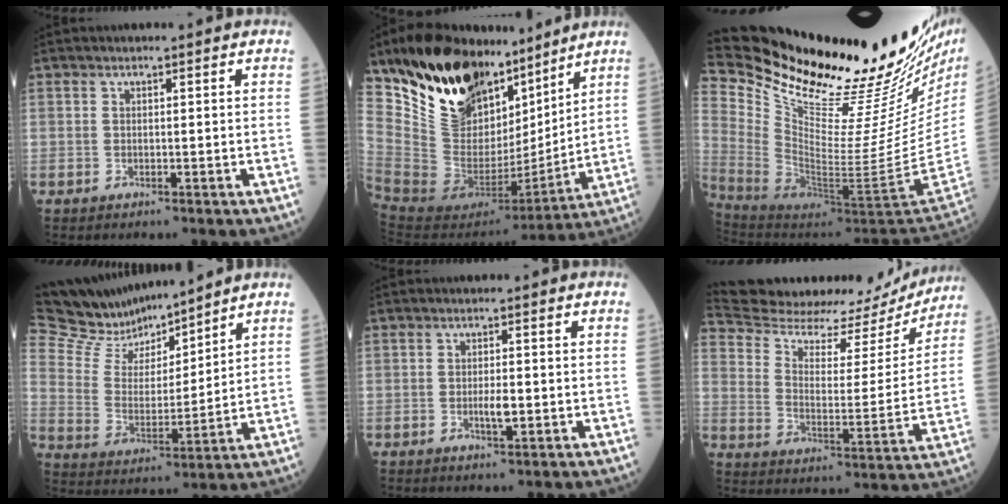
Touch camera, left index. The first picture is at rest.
{"total": 22.8, "force": [16.4, 10.5, 11.8], "torque": [-0.193, 0.008, 0.299]}
{"total": 31.6, "force": [27.0, -0.1, 16.5], "torque": [-0.276, -0.126, 0.400]}
{"total": 14.8, "force": [13.8, 3.0, 4.2], "torque": [-0.093, 0.008, 0.258]}
{"total": 2.1, "force": [-0.6, 0.5, 2.0], "torque": [-0.037, -0.004, -0.011]}
{"total": 23.0, "force": [21.8, 4.6, 5.9], "torque": [-0.095, -0.040, 0.302]}